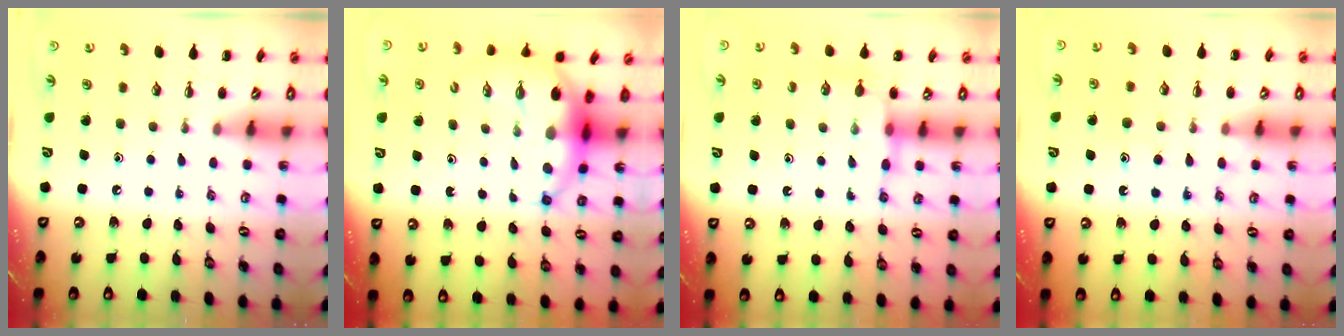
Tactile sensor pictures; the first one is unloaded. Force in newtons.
{"total": 9.4, "press": 9.1, "slide": 2.4}
{"total": 8.4, "press": 8.4, "slide": 0.5}
{"total": 12.1, "press": 12.0, "slide": 0.9}